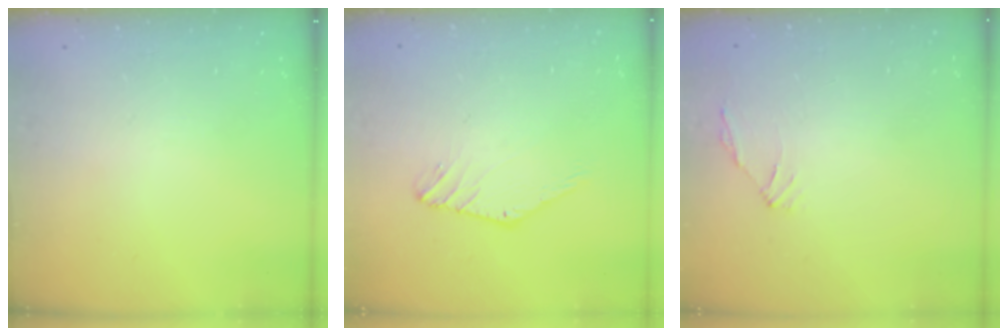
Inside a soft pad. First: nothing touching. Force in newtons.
{"total": 1.4, "press": 1.4, "slide": 0.1}
{"total": 0.7, "press": 0.3, "slide": 0.6}